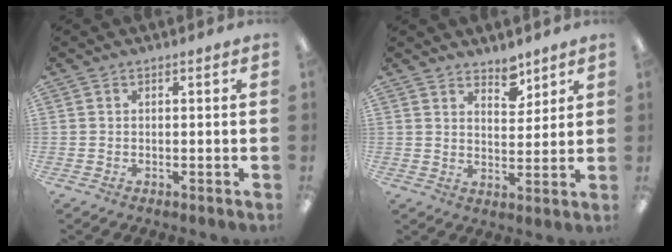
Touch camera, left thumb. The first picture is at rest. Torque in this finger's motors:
{"motor_torque": [0.10, 0.13, -0.14, -0.28, 0.02]}